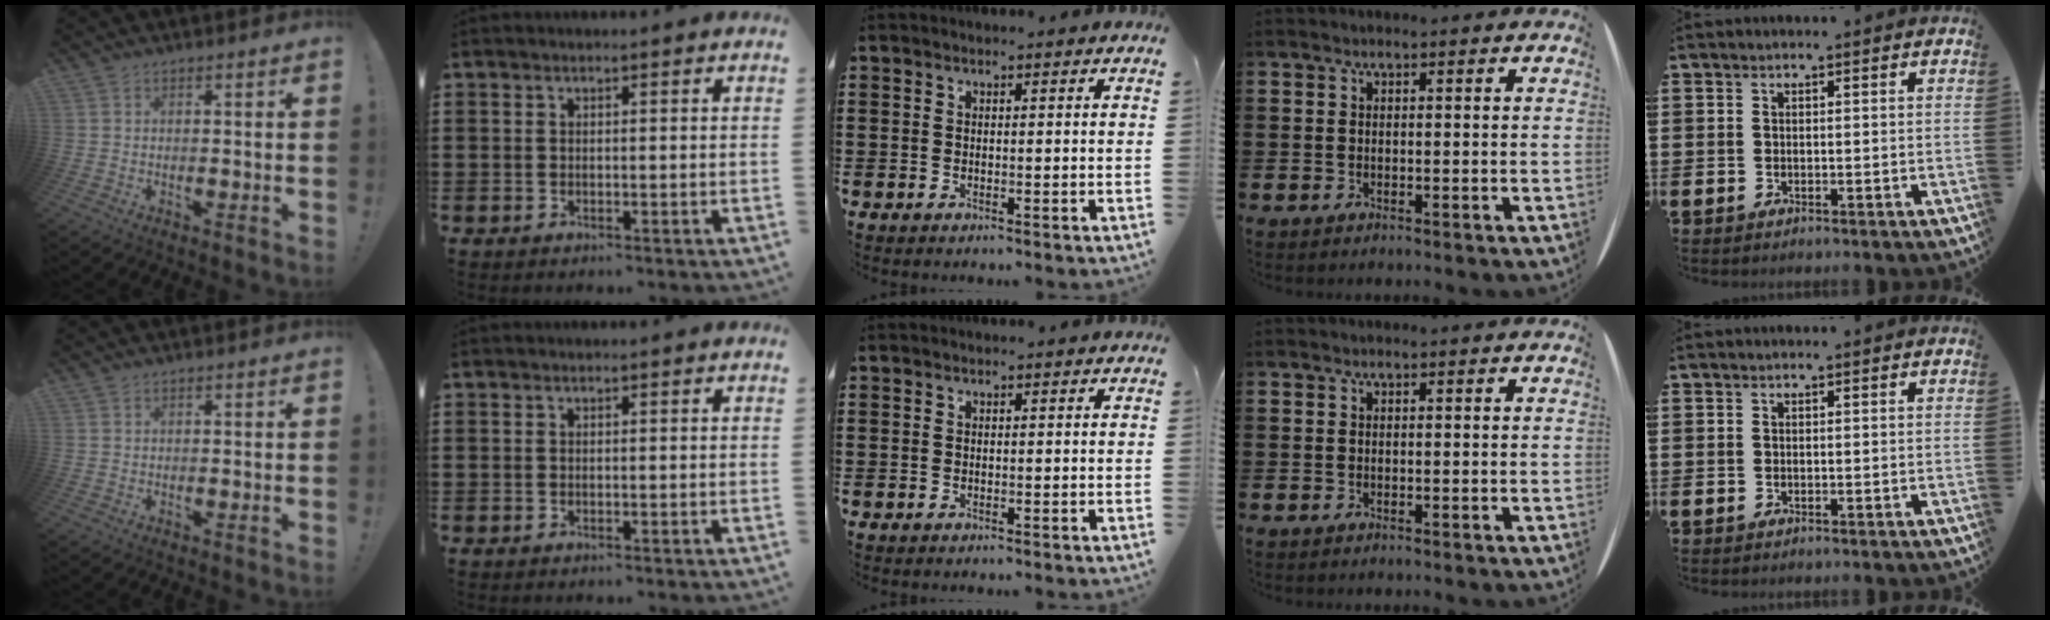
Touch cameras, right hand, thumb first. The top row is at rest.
{}